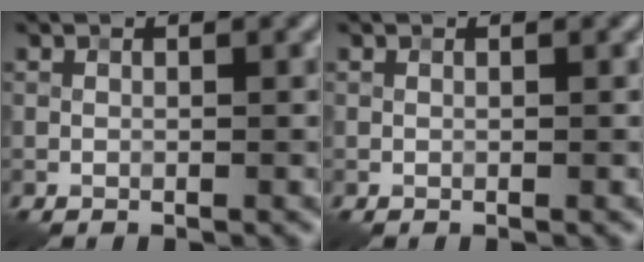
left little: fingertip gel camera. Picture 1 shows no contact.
{"total": 0.0}